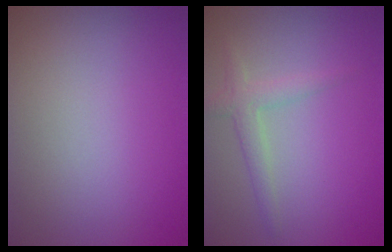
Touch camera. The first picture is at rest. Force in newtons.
{"total": 2.0, "press": 2.0, "slide": 0.1}